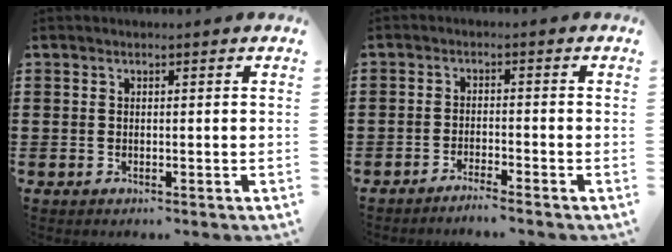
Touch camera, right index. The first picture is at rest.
{"total": 2.2, "force": [-2.1, -0.4, 0.4], "torque": [-0.008, 0.003, -0.043]}